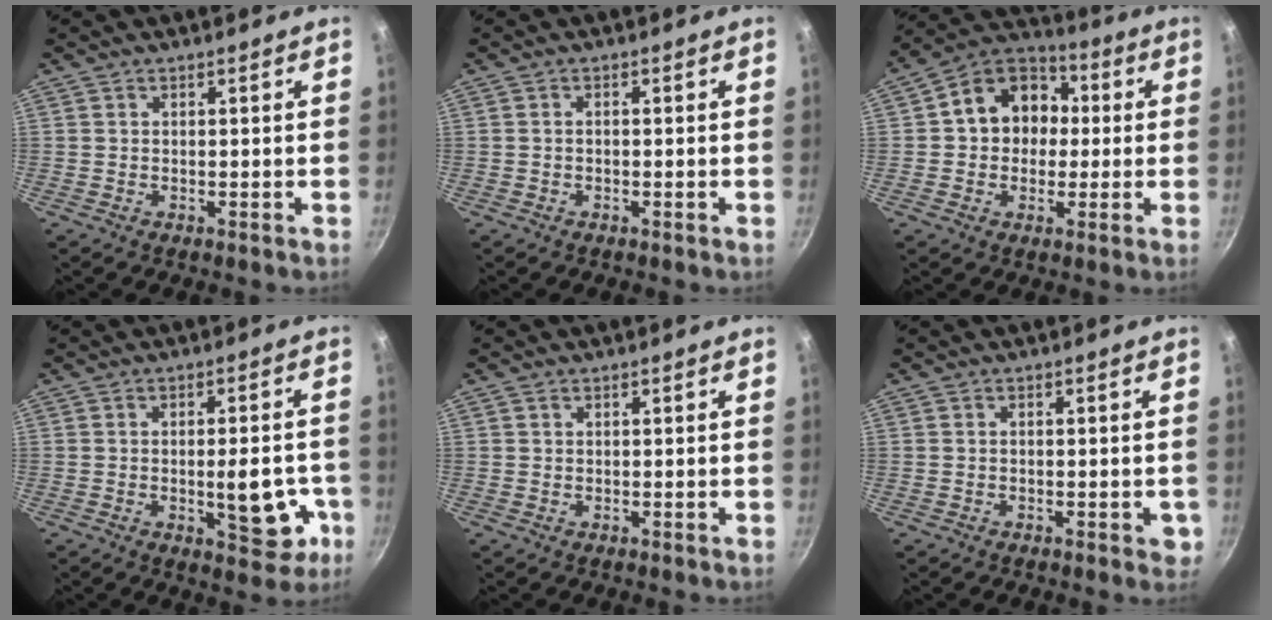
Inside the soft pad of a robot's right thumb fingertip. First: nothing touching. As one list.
[{"total": 0.7, "force": [-0.3, 0.4, 0.5], "torque": [-0.014, 0.008, -0.005]}, {"total": 13.4, "force": [1.1, 11.1, 7.4], "torque": [-0.073, 0.031, -0.002]}, {"total": 10.6, "force": [-2.6, 4.4, 9.2], "torque": [-0.096, 0.008, -0.028]}, {"total": 0.6, "force": [0.3, 0.5, 0.2], "torque": [-0.004, 0.001, 0.005]}, {"total": 2.6, "force": [-0.8, 1.2, 2.2], "torque": [-0.019, 0.001, -0.011]}]